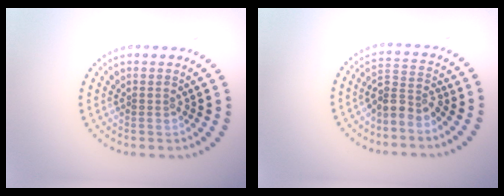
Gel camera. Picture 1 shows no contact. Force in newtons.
{"total": 2.8, "press": 2.1, "slide": 1.8}